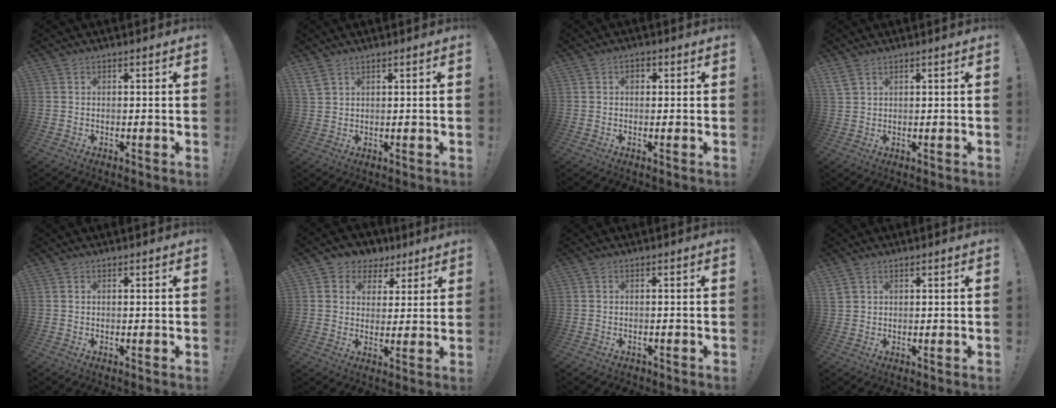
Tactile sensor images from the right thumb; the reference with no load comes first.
{"total": 3.4, "force": [2.4, 1.6, 1.9], "torque": [-0.035, -0.007, 0.047]}
{"total": 1.6, "force": [0.0, 1.3, 0.9], "torque": [-0.014, 0.004, -0.002]}
{"total": 3.0, "force": [1.9, 1.3, 1.9], "torque": [-0.043, -0.001, 0.039]}
{"total": 0.0}
{"total": 6.2, "force": [2.3, 5.7, 0.9], "torque": [-0.007, -0.015, 0.047]}
{"total": 0.8, "force": [-0.6, 0.5, 0.1], "torque": [-0.001, -0.001, -0.010]}
{"total": 2.5, "force": [1.5, 1.7, 1.0], "torque": [-0.020, 0.000, 0.031]}